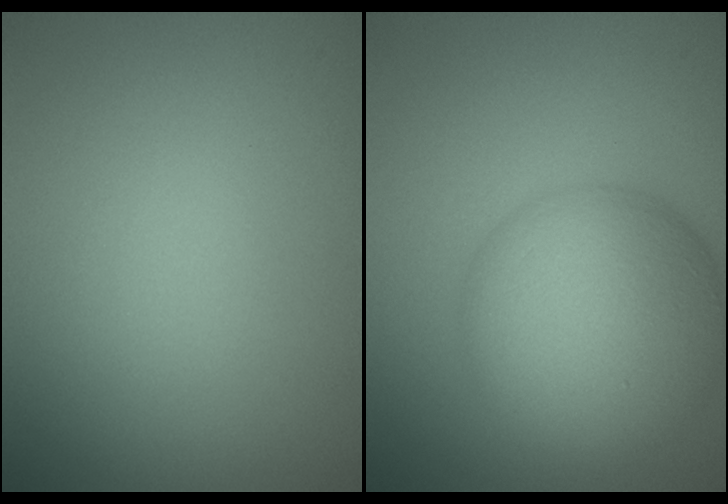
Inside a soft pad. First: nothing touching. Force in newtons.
{"total": 9.1, "press": 9.1, "slide": 0.2}